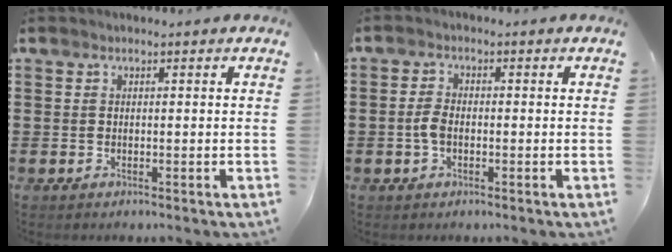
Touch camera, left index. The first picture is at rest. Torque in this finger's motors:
{"motor_torque": [0.64, 0.58, 0.18, 0.07]}